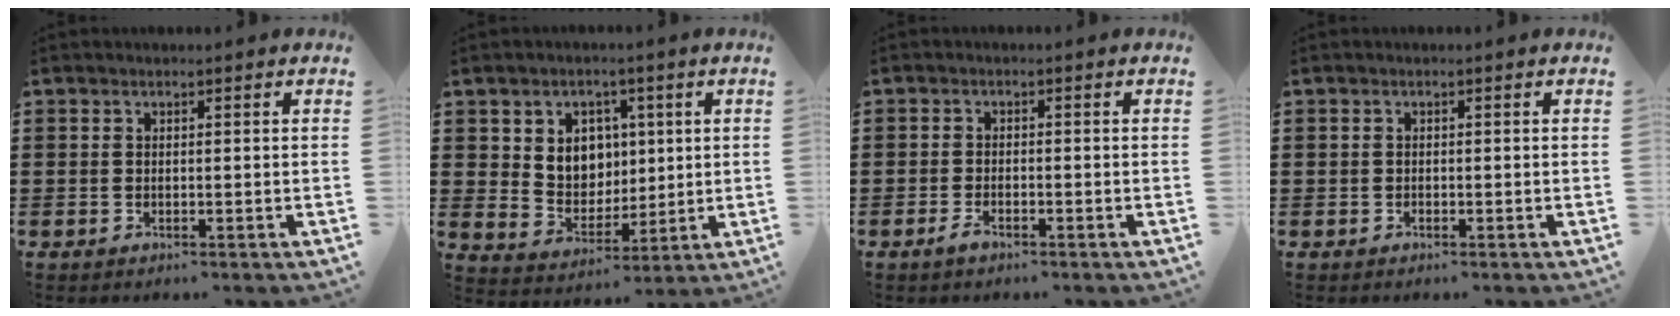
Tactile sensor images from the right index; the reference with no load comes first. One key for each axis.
{"total": 6.0, "fx": 2.1, "fy": 5.3, "fz": 1.8, "tx": -0.047, "ty": 0.003, "tz": 0.034}
{"total": 1.6, "fx": -1.1, "fy": 0.6, "fz": 1.0, "tx": -0.027, "ty": -0.005, "tz": -0.024}
{"total": 0.5, "fx": -0.3, "fy": 0.4, "fz": 0.1, "tx": -0.004, "ty": 0.000, "tz": -0.007}